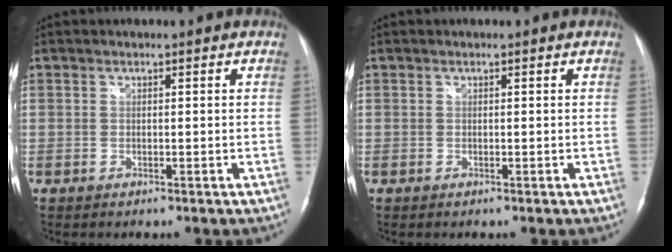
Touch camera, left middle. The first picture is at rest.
{"total": 0.0}